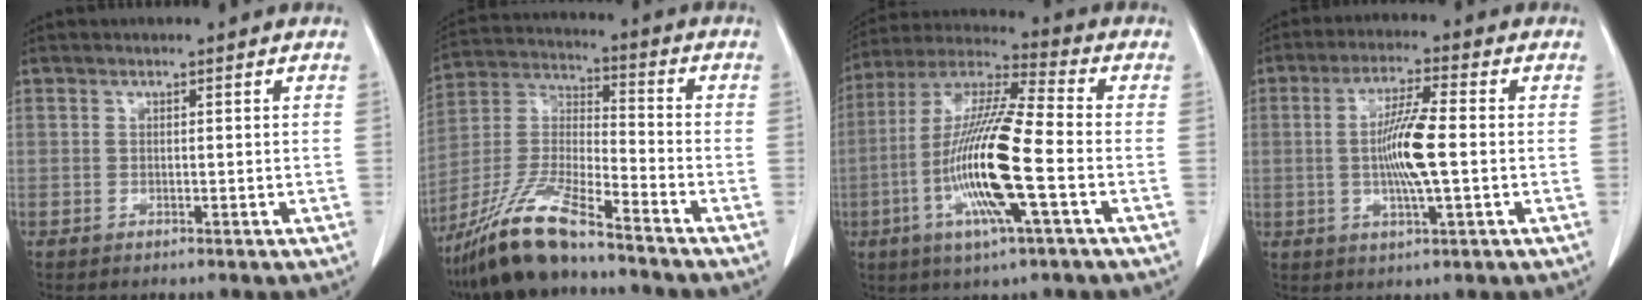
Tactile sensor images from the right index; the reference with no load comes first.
{"total": 14.1, "force": [-11.0, 1.7, 8.7], "torque": [-0.182, -0.014, -0.204]}
{"total": 16.7, "force": [-4.2, 1.0, 16.1], "torque": [-0.329, -0.012, -0.084]}
{"total": 8.6, "force": [-0.5, 0.5, 8.6], "torque": [-0.163, -0.003, -0.013]}